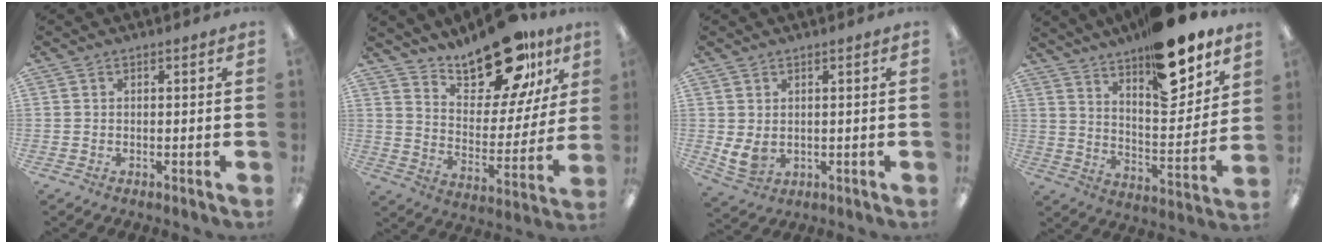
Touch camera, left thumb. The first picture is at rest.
{"total": 19.9, "force": [15.8, 7.5, 9.5], "torque": [-0.141, -0.112, 0.271]}
{"total": 4.7, "force": [1.5, 3.6, 2.5], "torque": [-0.053, -0.011, 0.030]}
{"total": 19.6, "force": [14.9, 7.1, 10.6], "torque": [-0.150, -0.102, 0.251]}